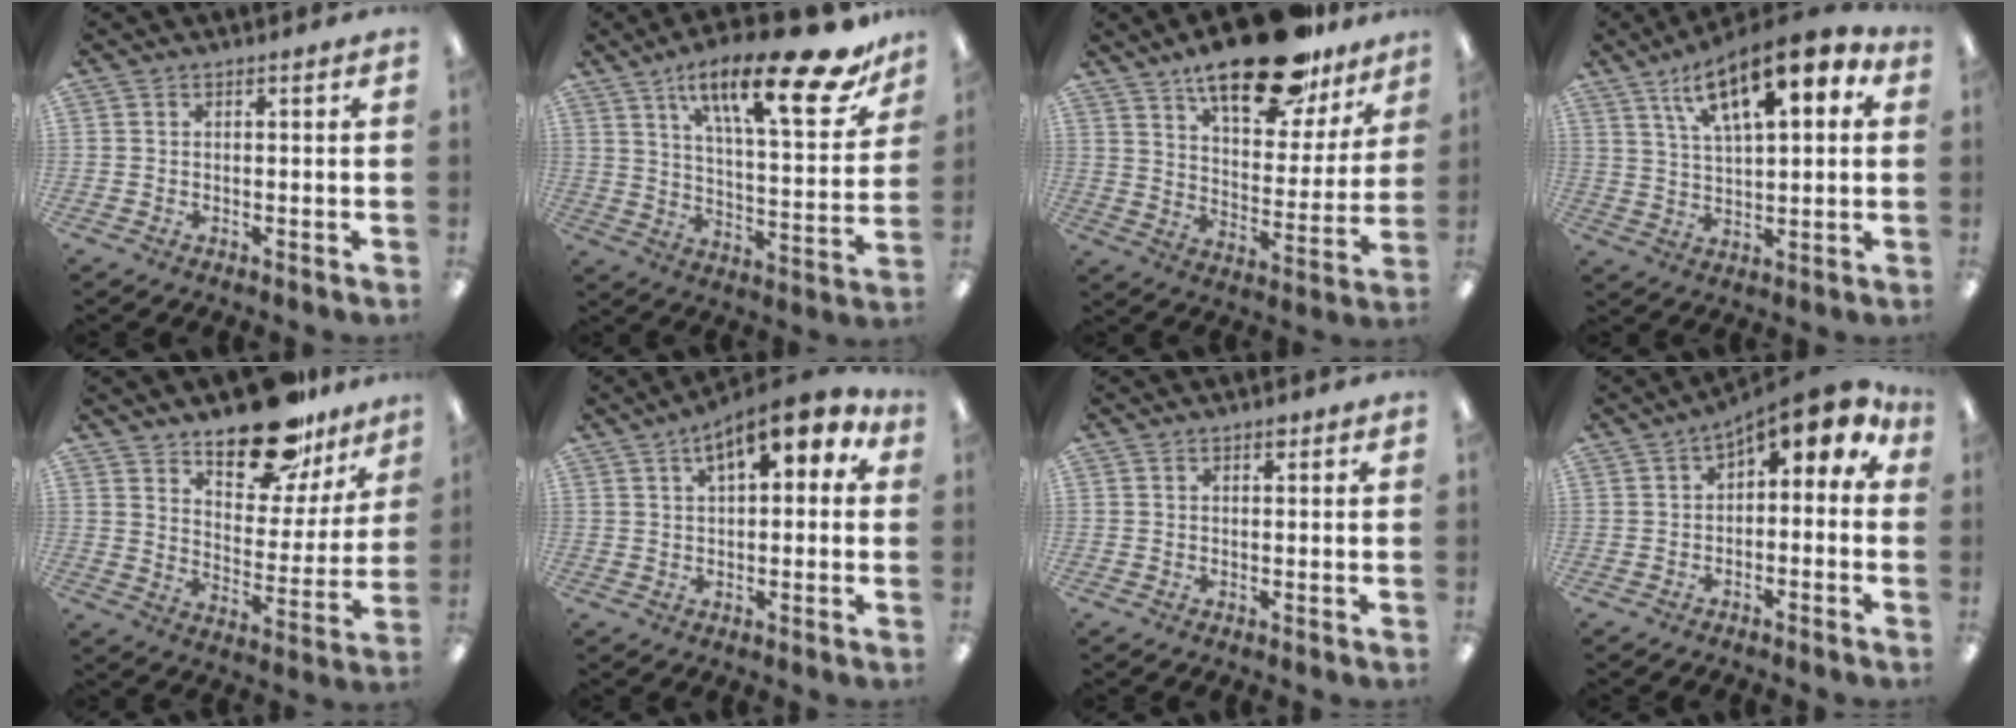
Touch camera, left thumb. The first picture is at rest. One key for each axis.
{"total": 23.7, "fx": 14.3, "fy": 7.2, "fz": 17.4, "tx": -0.263, "ty": -0.081, "tz": 0.224}
{"total": 23.6, "fx": 17.1, "fy": 9.4, "fz": 13.3, "tx": -0.188, "ty": -0.098, "tz": 0.285}
{"total": 16.1, "fx": 9.2, "fy": 5.8, "fz": 11.8, "tx": -0.191, "ty": -0.033, "tz": 0.152}
{"total": 19.4, "fx": 15.0, "fy": 8.6, "fz": 8.8, "tx": -0.120, "ty": -0.100, "tz": 0.258}
{"total": 10.4, "fx": 5.4, "fy": 4.4, "fz": 7.7, "tx": -0.104, "ty": -0.015, "tz": 0.088}
{"total": 0.9, "fx": 0.8, "fy": 0.4, "fz": 0.2, "tx": 0.001, "ty": -0.001, "tz": 0.011}
{"total": 7.4, "fx": 2.9, "fy": 3.8, "fz": 5.7, "tx": -0.071, "ty": -0.015, "tz": 0.046}